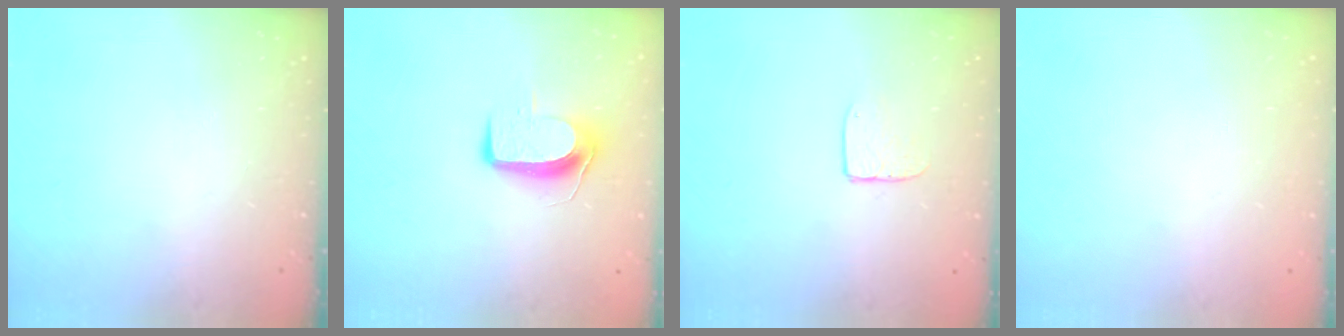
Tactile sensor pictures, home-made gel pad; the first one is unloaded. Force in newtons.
{"total": 8.8, "press": 8.7, "slide": 0.6}
{"total": 5.4, "press": 5.4, "slide": 0.4}
{"total": 0.0}